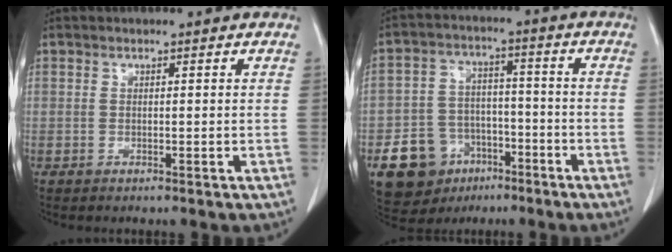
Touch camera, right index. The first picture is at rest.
{"total": 10.9, "force": [-5.4, 8.7, 3.6], "torque": [-0.071, 0.027, -0.081]}